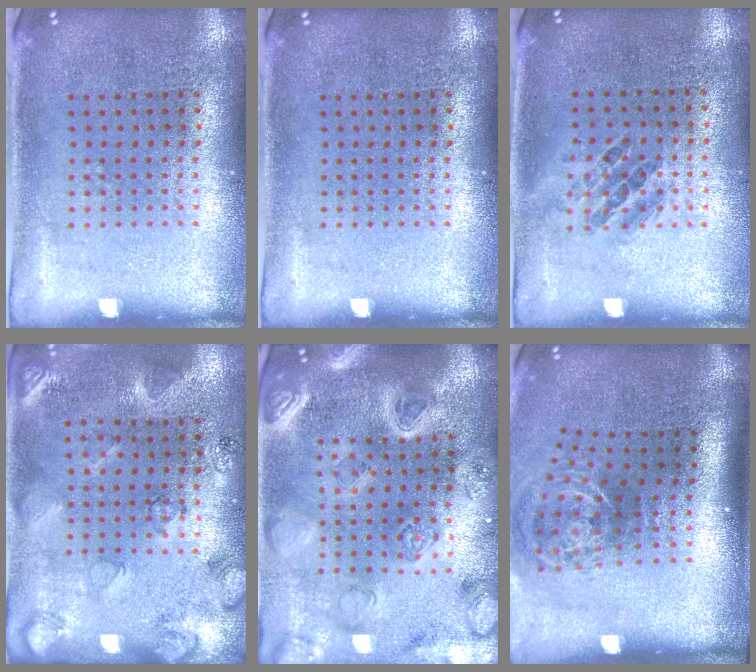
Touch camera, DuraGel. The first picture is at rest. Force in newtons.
{"total": 0.0}
{"total": 0.9, "press": 0.7, "slide": 0.5}
{"total": 2.1, "press": 1.8, "slide": 1.0}
{"total": 4.3, "press": 3.8, "slide": 1.9}
{"total": 2.2, "press": 1.3, "slide": 1.8}